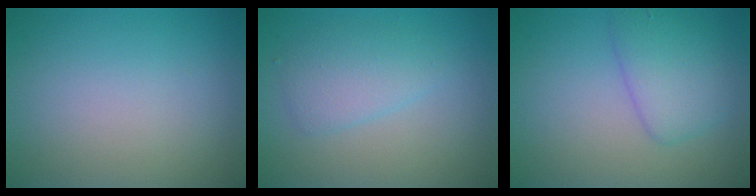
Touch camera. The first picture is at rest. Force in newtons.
{"total": 2.7, "press": 2.7, "slide": 0.0}
{"total": 3.7, "press": 3.7, "slide": 0.3}